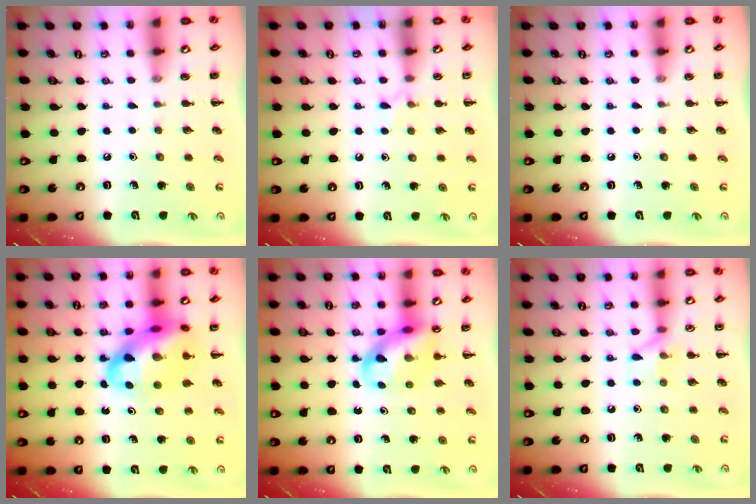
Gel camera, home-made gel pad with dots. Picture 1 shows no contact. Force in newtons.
{"total": 5.6, "press": 5.3, "slide": 1.8}
{"total": 0.0}
{"total": 17.9, "press": 17.3, "slide": 4.3}
{"total": 11.1, "press": 10.7, "slide": 2.9}
{"total": 7.2, "press": 7.0, "slide": 1.5}